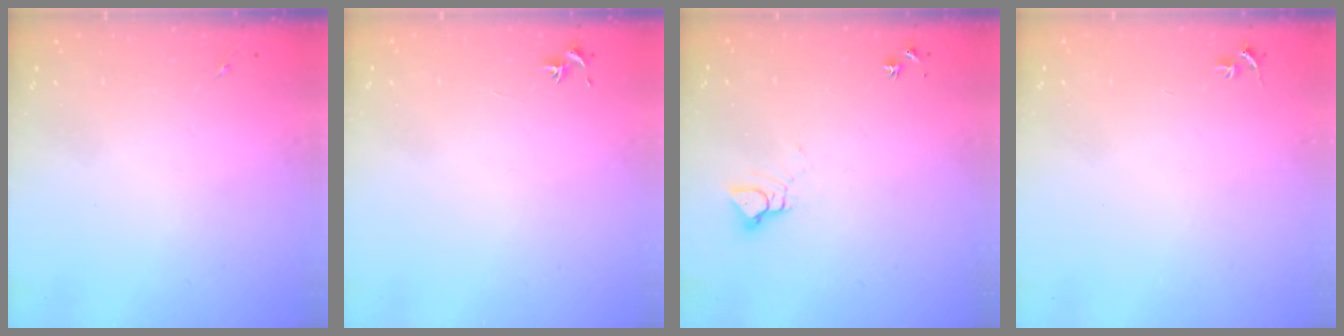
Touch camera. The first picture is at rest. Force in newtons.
{"total": 0.7, "press": 0.7, "slide": 0.3}
{"total": 4.2, "press": 4.2, "slide": 0.3}
{"total": 2.7, "press": 2.7, "slide": 0.3}